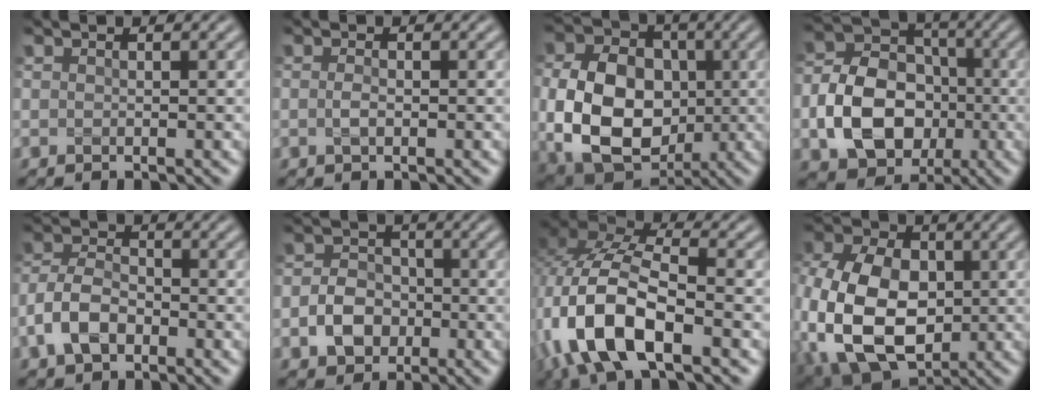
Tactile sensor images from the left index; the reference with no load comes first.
{"total": 1.1, "force": [-0.2, 0.4, 1.0], "torque": [-0.023, -0.001, -0.005]}
{"total": 11.7, "force": [-0.9, 8.7, 7.7], "torque": [-0.164, -0.019, -0.018]}
{"total": 9.1, "force": [-2.5, 6.8, 5.5], "torque": [-0.099, -0.003, -0.050]}
{"total": 4.4, "force": [-2.0, 2.8, 2.7], "torque": [-0.058, 0.005, -0.048]}
{"total": 3.9, "force": [-1.3, 3.1, 2.0], "torque": [-0.032, 0.003, -0.027]}
{"total": 11.0, "force": [-4.4, 4.8, 8.8], "torque": [-0.188, 0.003, -0.091]}
{"total": 14.8, "force": [-2.5, 10.1, 10.5], "torque": [-0.232, -0.021, -0.044]}